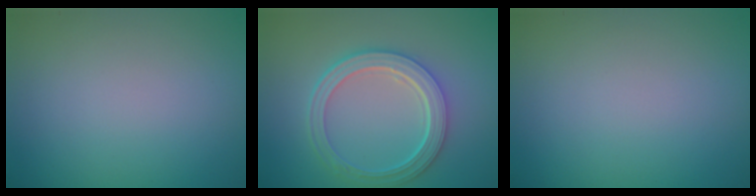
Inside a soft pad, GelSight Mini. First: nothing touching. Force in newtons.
{"total": 5.0, "press": 3.9, "slide": 3.1}
{"total": 0.0}